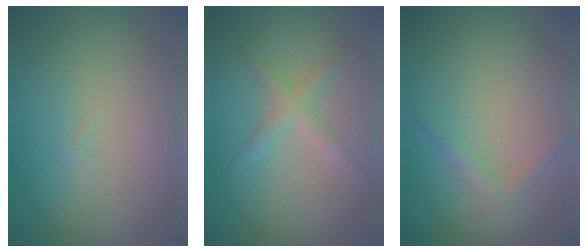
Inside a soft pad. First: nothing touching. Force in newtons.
{"total": 1.8, "press": 1.8, "slide": 0.1}
{"total": 1.3, "press": 1.3, "slide": 0.1}